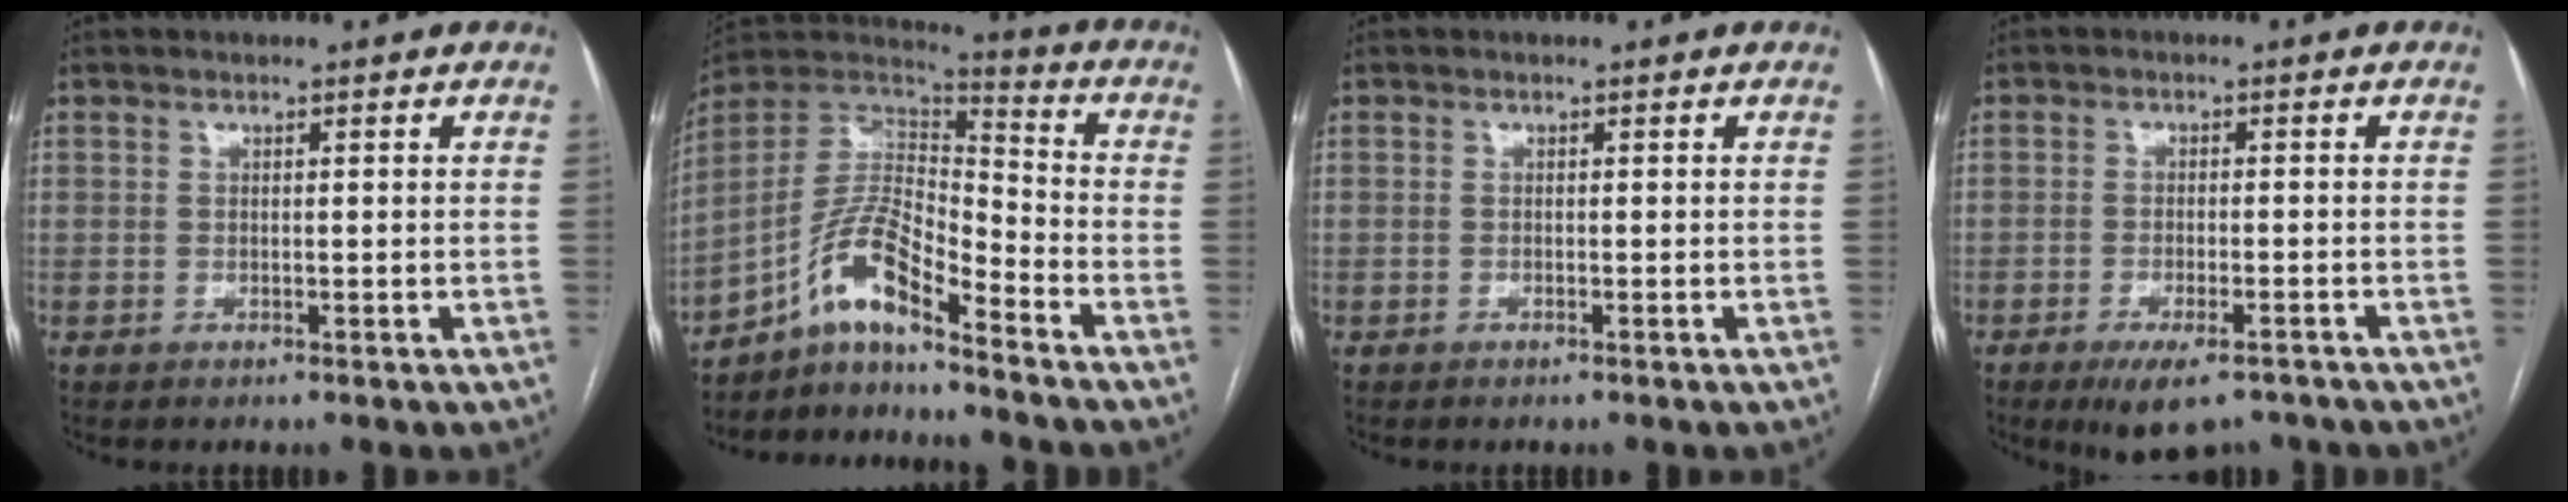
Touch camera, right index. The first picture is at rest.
{"total": 10.9, "force": [-7.4, 2.3, 7.6], "torque": [-0.155, 0.030, -0.137]}
{"total": 0.0}
{"total": 7.2, "force": [-5.3, 2.4, 4.2], "torque": [-0.059, -0.006, -0.082]}